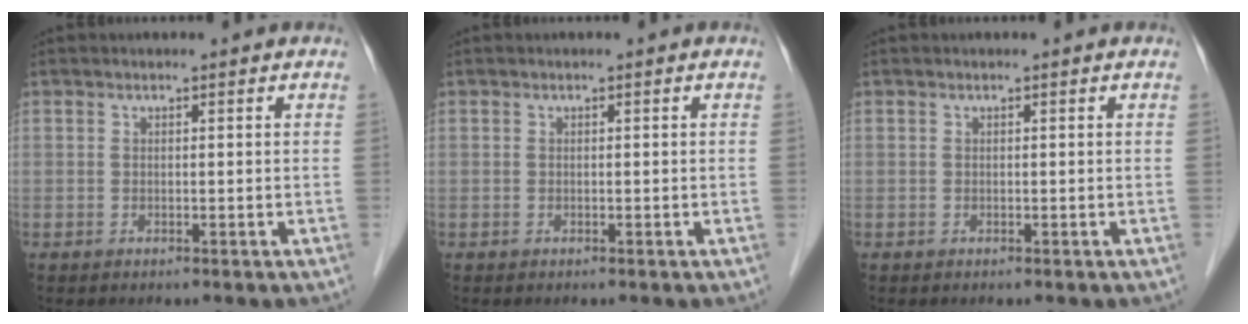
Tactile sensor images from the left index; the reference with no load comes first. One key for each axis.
{"total": 0.0}
{"total": 0.0}